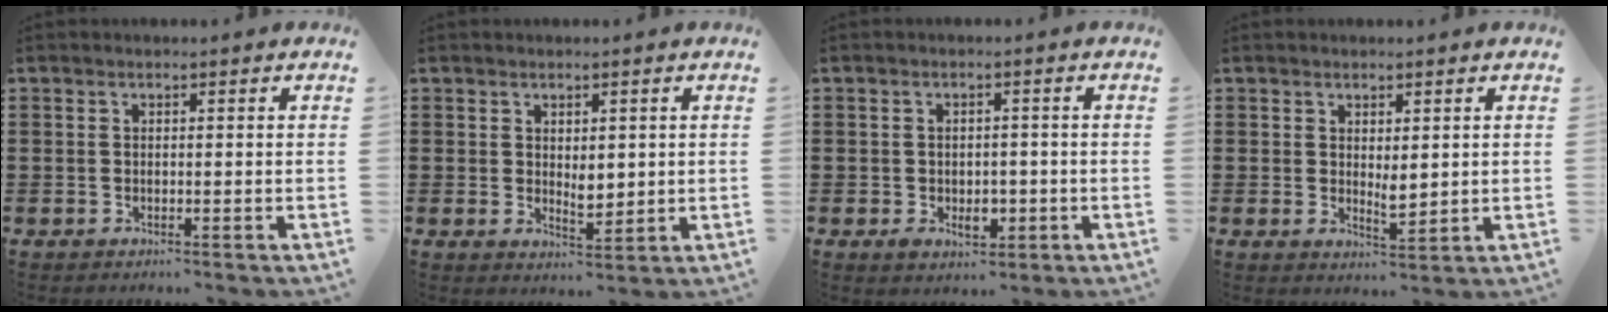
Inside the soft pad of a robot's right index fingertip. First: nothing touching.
{"total": 2.8, "force": [1.1, 1.6, 2.0], "torque": [-0.025, -0.002, 0.017]}
{"total": 3.7, "force": [-0.9, 2.4, 2.7], "torque": [-0.040, 0.000, -0.017]}
{"total": 2.5, "force": [1.0, 1.2, 1.9], "torque": [-0.028, -0.001, 0.019]}